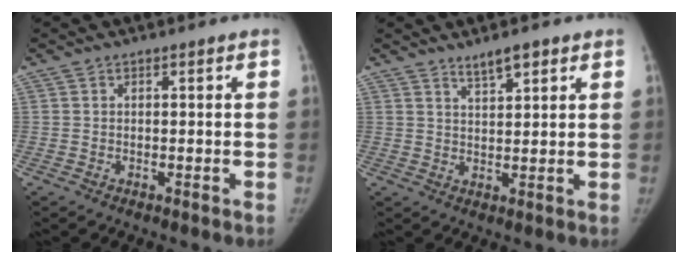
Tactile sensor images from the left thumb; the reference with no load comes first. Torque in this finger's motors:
{"motor_torque": [0.74, -0.21, 0.57, -0.07, 0.09]}